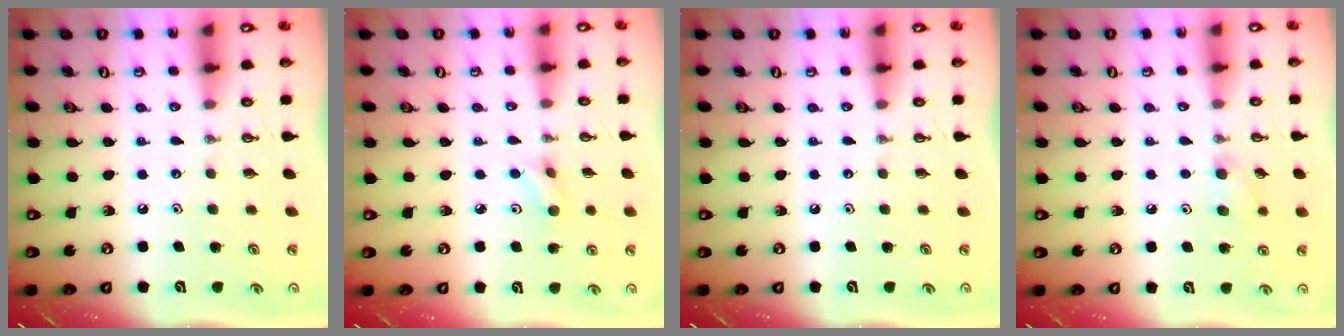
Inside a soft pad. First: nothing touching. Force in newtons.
{"total": 4.6, "press": 4.5, "slide": 0.9}
{"total": 0.0}
{"total": 7.1, "press": 6.9, "slide": 1.7}